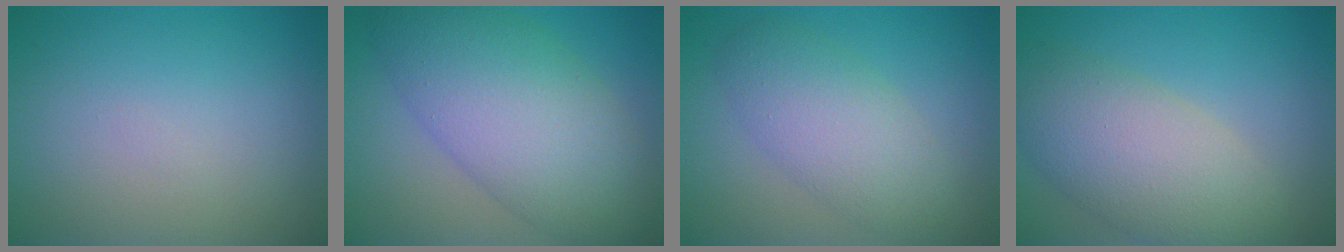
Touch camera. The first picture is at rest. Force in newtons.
{"total": 10.0, "press": 10.0, "slide": 0.0}
{"total": 5.0, "press": 5.0, "slide": 0.1}
{"total": 7.1, "press": 7.1, "slide": 0.4}